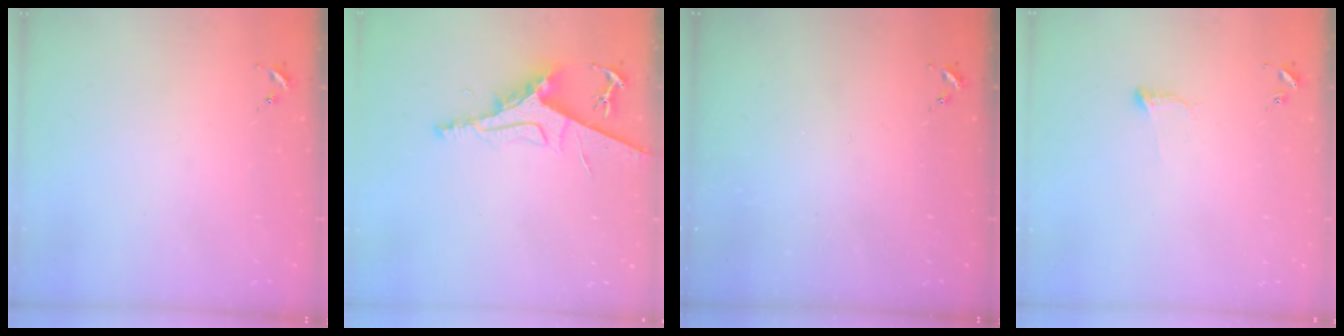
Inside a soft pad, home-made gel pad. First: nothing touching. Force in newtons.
{"total": 9.7, "press": 9.6, "slide": 1.2}
{"total": 0.0}
{"total": 4.7, "press": 4.7, "slide": 0.7}